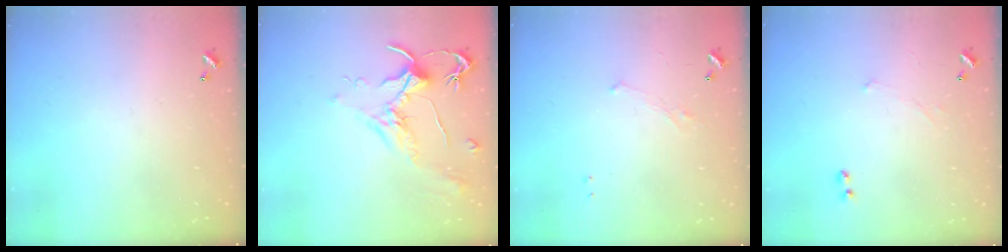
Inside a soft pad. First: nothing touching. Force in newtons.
{"total": 1.8, "press": 1.7, "slide": 0.6}
{"total": 3.0, "press": 3.0, "slide": 0.4}
{"total": 1.7, "press": 1.7, "slide": 0.4}